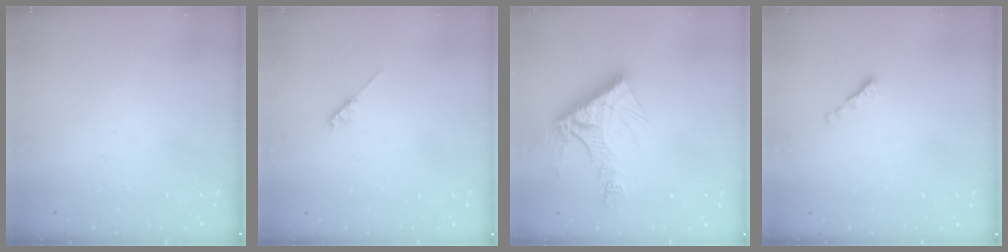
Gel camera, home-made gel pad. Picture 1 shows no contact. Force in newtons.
{"total": 3.5, "press": 3.5, "slide": 0.4}
{"total": 12.7, "press": 12.6, "slide": 1.1}
{"total": 0.0}